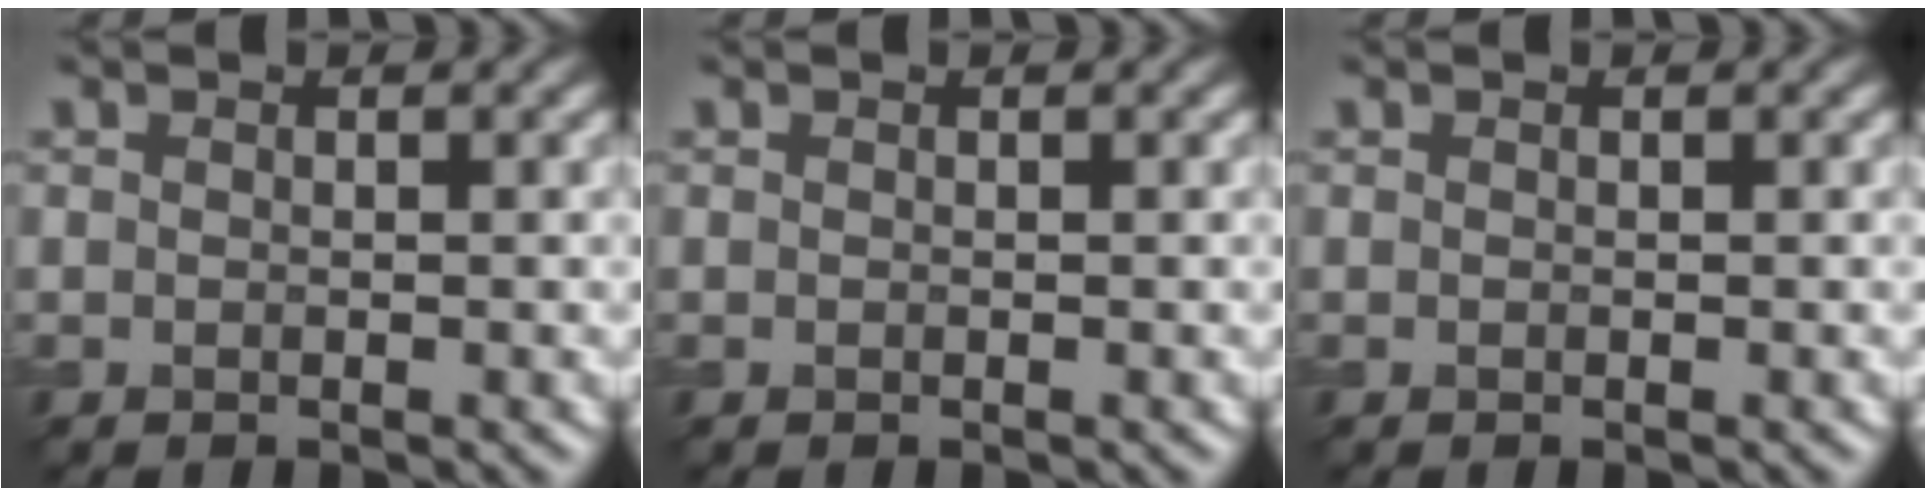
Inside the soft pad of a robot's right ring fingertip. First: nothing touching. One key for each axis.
{"total": 0.0}
{"total": 0.0}